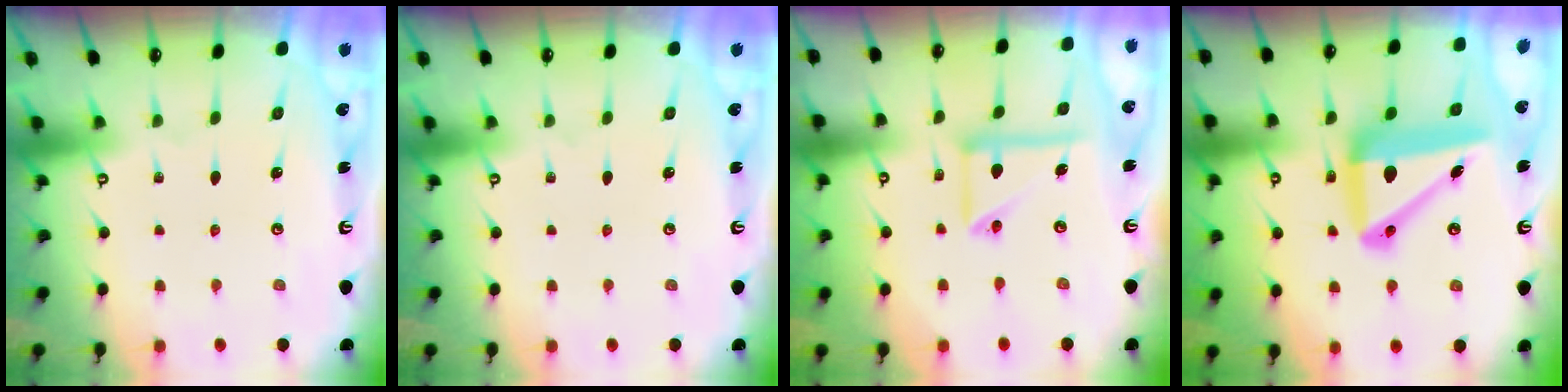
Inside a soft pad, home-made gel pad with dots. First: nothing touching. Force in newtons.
{"total": 0.0}
{"total": 12.8, "press": 12.7, "slide": 1.2}
{"total": 16.2, "press": 16.1, "slide": 1.9}